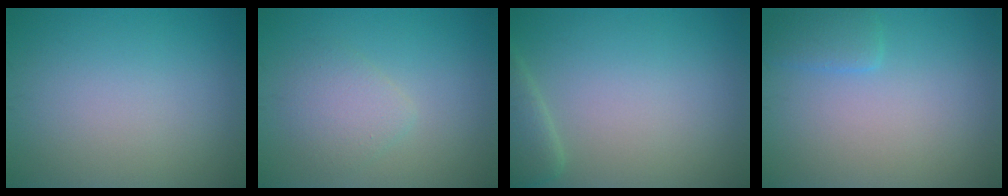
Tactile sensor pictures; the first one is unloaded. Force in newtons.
{"total": 2.4, "press": 2.4, "slide": 0.2}
{"total": 2.2, "press": 2.2, "slide": 0.3}
{"total": 1.7, "press": 1.7, "slide": 0.2}